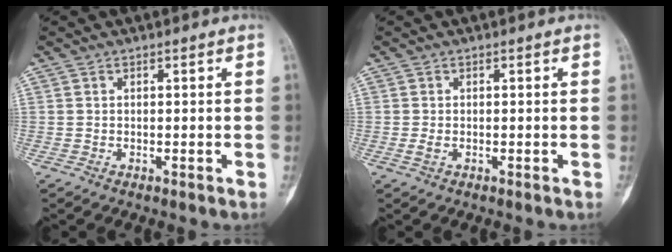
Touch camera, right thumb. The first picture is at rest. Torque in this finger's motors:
{"motor_torque": [0.92, 0.92, 0.03, -0.03, 0.00]}